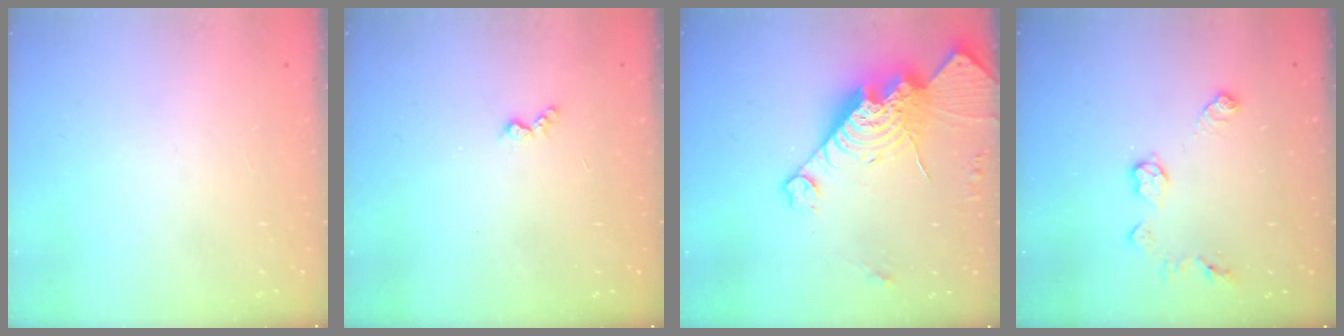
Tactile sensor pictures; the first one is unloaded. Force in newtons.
{"total": 3.4, "press": 3.4, "slide": 0.5}
{"total": 19.3, "press": 19.3, "slide": 1.6}
{"total": 7.5, "press": 7.5, "slide": 0.3}